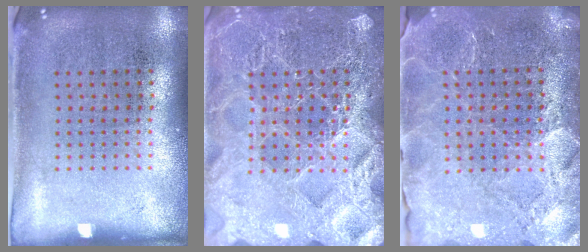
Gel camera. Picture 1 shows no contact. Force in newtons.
{"total": 6.2, "press": 6.2, "slide": 0.8}
{"total": 3.6, "press": 3.4, "slide": 1.1}